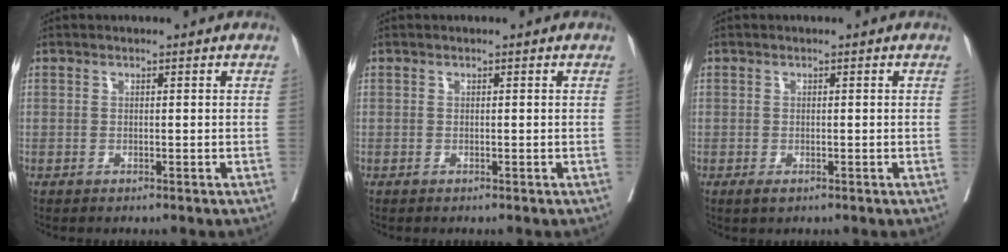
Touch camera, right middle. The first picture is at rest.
{"total": 0.0}
{"total": 1.3, "force": [-0.7, 0.6, 0.9], "torque": [-0.015, -0.002, -0.007]}